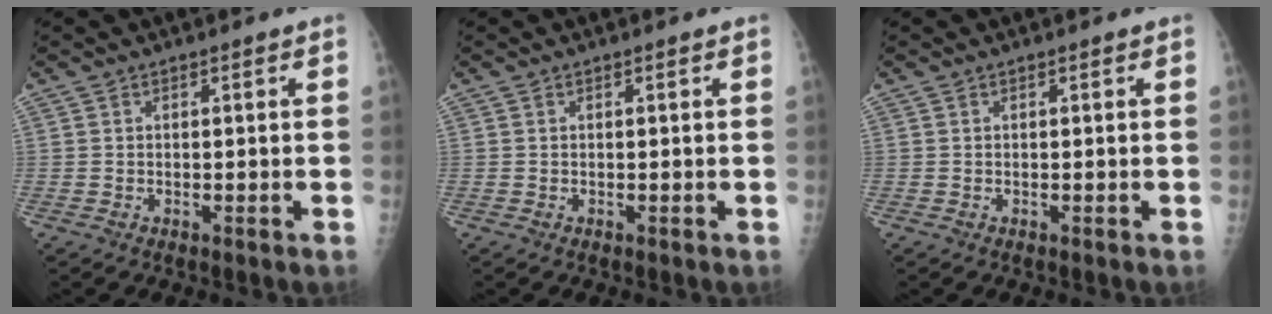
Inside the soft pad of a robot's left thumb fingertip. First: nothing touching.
{"total": 0.0}
{"total": 0.0}